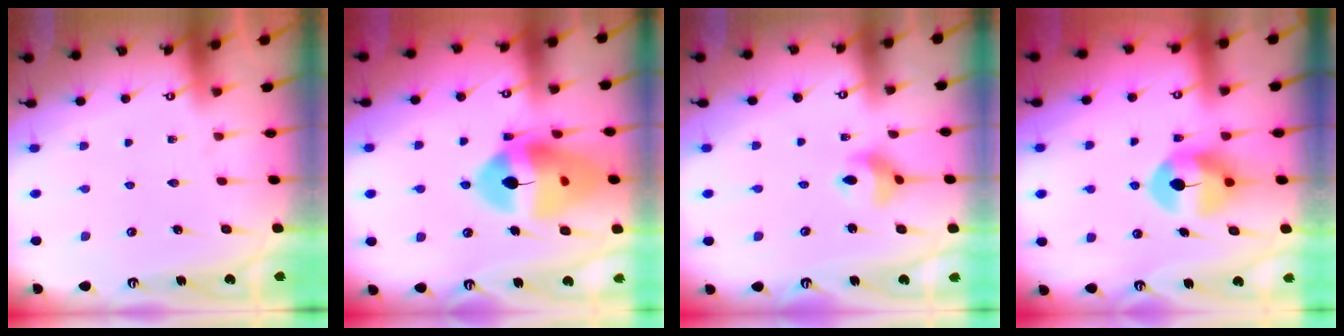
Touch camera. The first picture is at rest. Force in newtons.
{"total": 18.1, "press": 17.9, "slide": 2.2}
{"total": 7.2, "press": 7.2, "slide": 0.5}
{"total": 7.9, "press": 7.8, "slide": 1.1}